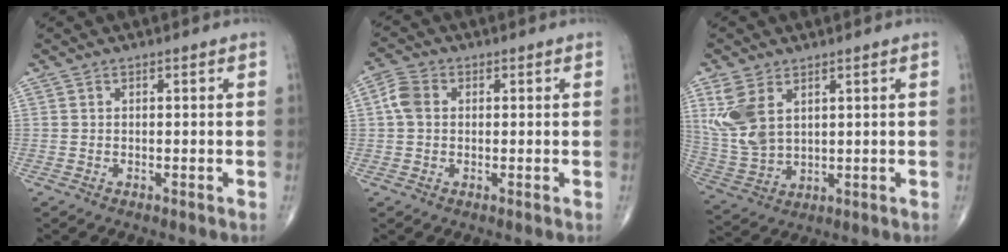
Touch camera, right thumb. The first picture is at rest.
{"total": 4.3, "force": [0.5, 3.3, 2.7], "torque": [-0.056, 0.012, 0.003]}
{"total": 10.0, "force": [3.9, 6.0, 6.9], "torque": [-0.151, -0.010, 0.094]}